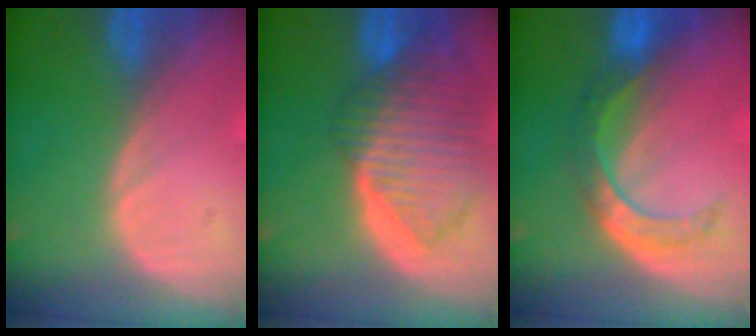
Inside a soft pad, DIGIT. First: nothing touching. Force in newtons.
{"total": 10.3, "press": 8.9, "slide": 5.1}
{"total": 6.0, "press": 5.9, "slide": 0.4}